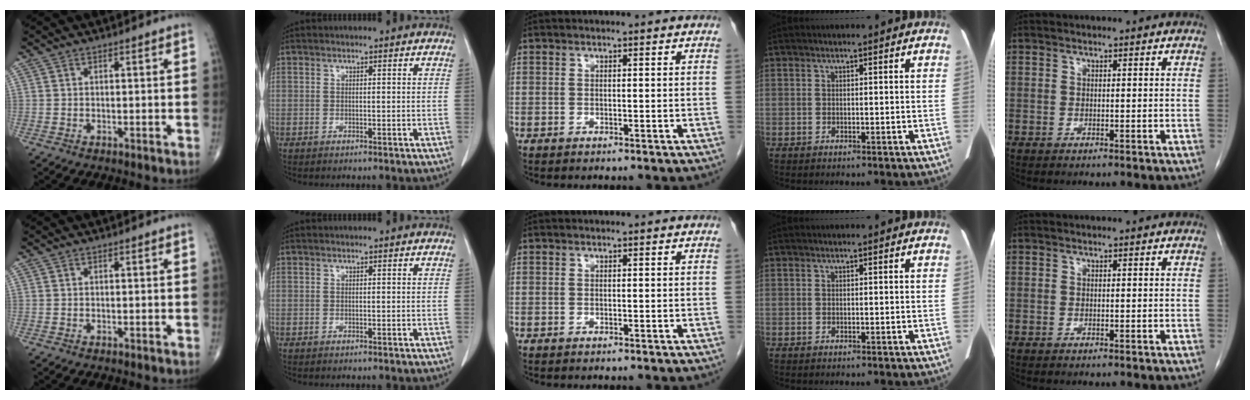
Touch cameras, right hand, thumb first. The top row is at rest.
{}